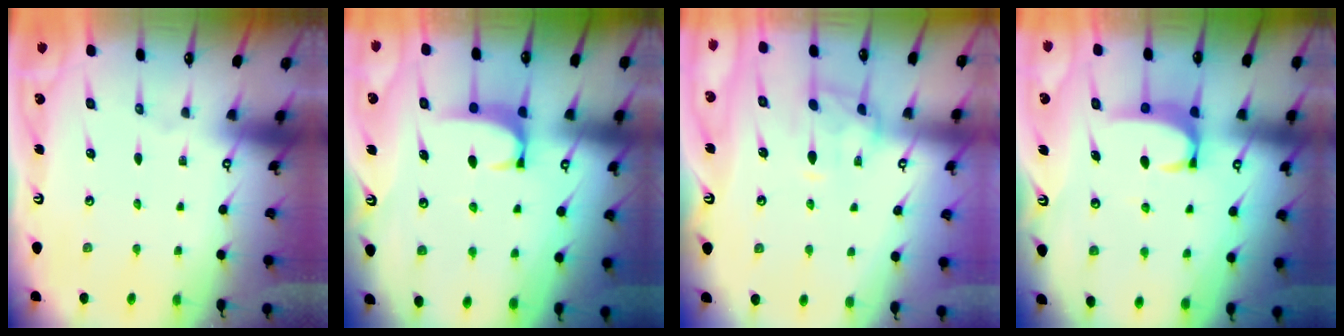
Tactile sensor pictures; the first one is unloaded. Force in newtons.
{"total": 1.7, "press": 1.6, "slide": 0.4}
{"total": 3.0, "press": 2.8, "slide": 1.2}
{"total": 3.2, "press": 3.2, "slide": 0.6}